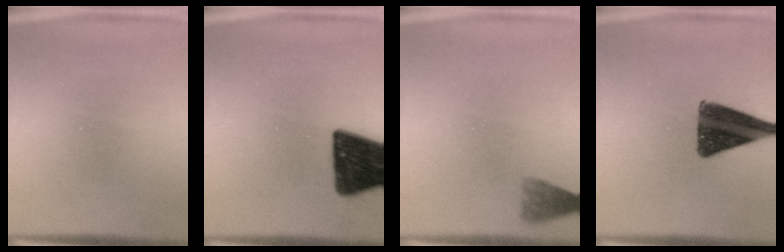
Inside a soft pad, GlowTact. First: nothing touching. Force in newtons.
{"total": 16.3}
{"total": 2.9}
{"total": 10.2}